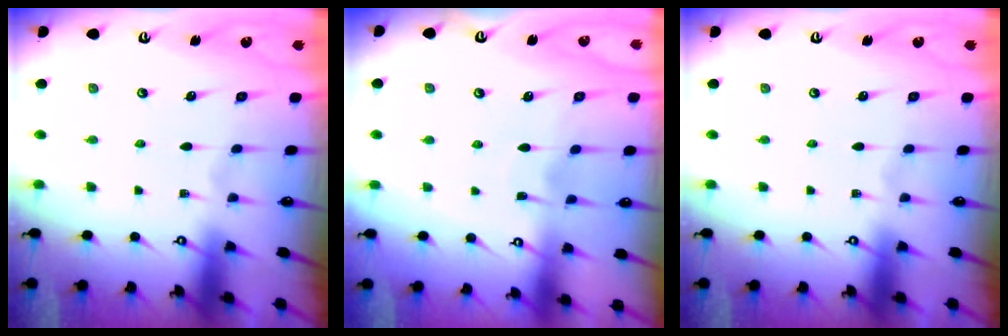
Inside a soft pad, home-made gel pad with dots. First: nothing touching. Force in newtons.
{"total": 3.5, "press": 3.5, "slide": 0.3}
{"total": 0.0}